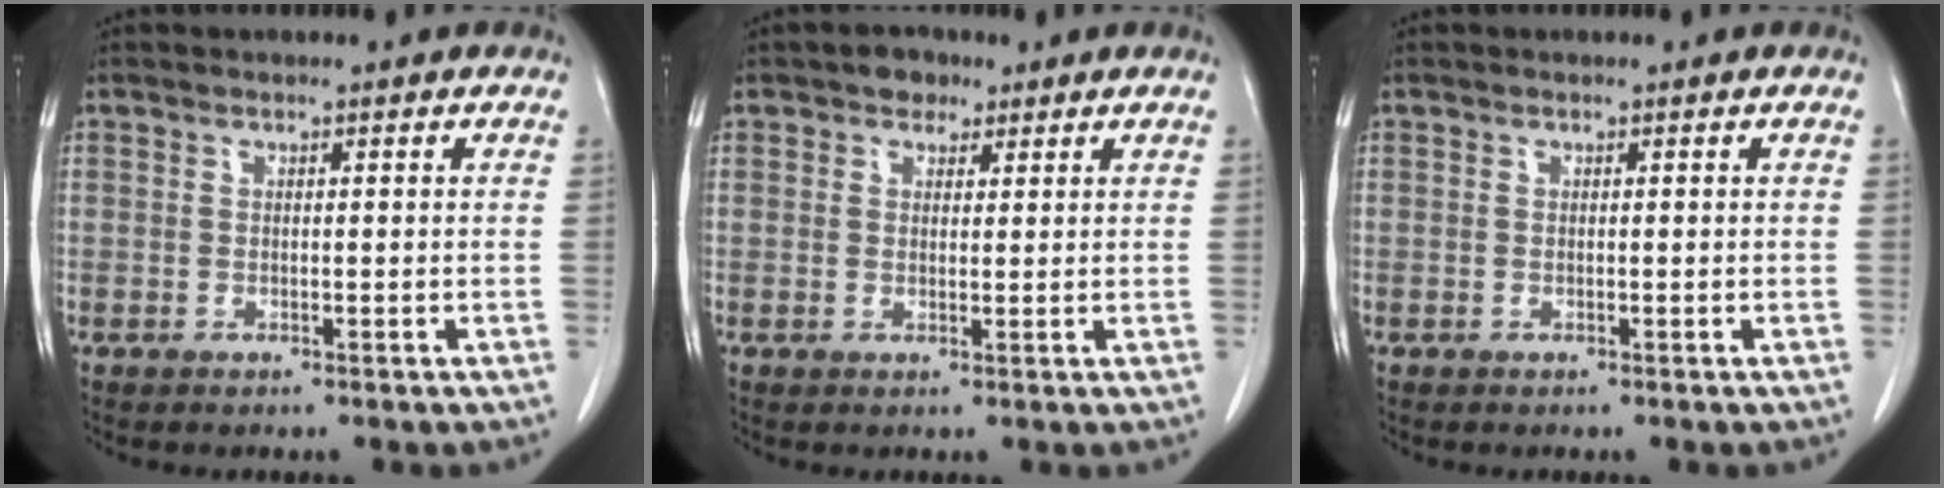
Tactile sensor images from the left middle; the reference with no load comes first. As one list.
[{"total": 2.5, "force": [1.6, 1.7, 0.9], "torque": [-0.015, 0.007, 0.022]}, {"total": 0.0}]